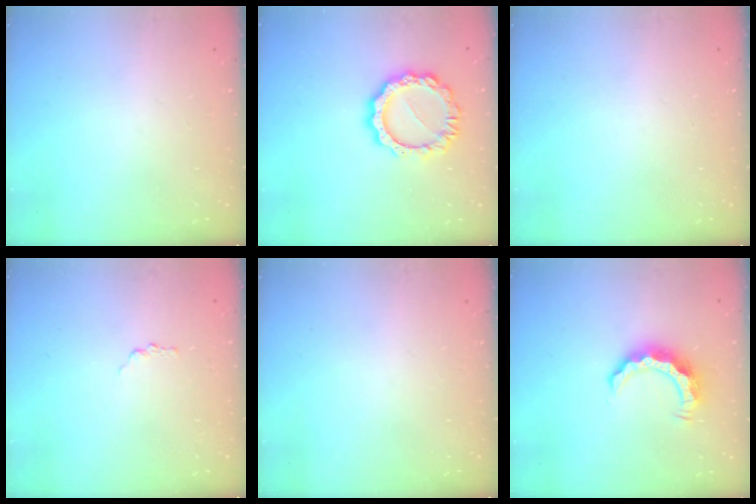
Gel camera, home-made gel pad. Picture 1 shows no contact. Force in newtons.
{"total": 12.1, "press": 12.0, "slide": 1.1}
{"total": 0.0}
{"total": 0.8, "press": 0.8, "slide": 0.1}
{"total": 0.0}
{"total": 8.1, "press": 8.1, "slide": 0.3}